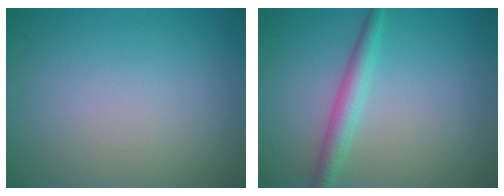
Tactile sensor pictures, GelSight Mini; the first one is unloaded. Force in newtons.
{"total": 2.6, "press": 2.6, "slide": 0.1}